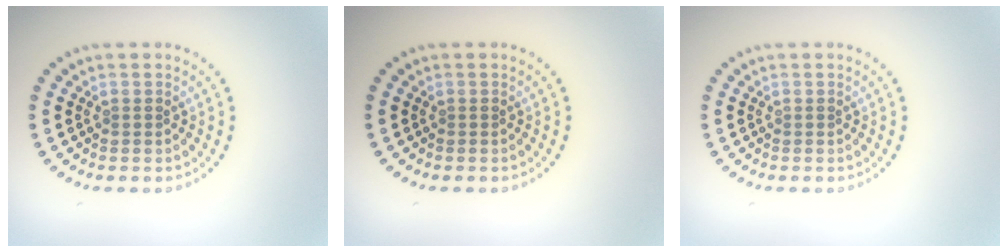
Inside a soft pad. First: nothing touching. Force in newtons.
{"total": 0.0}
{"total": 0.0}